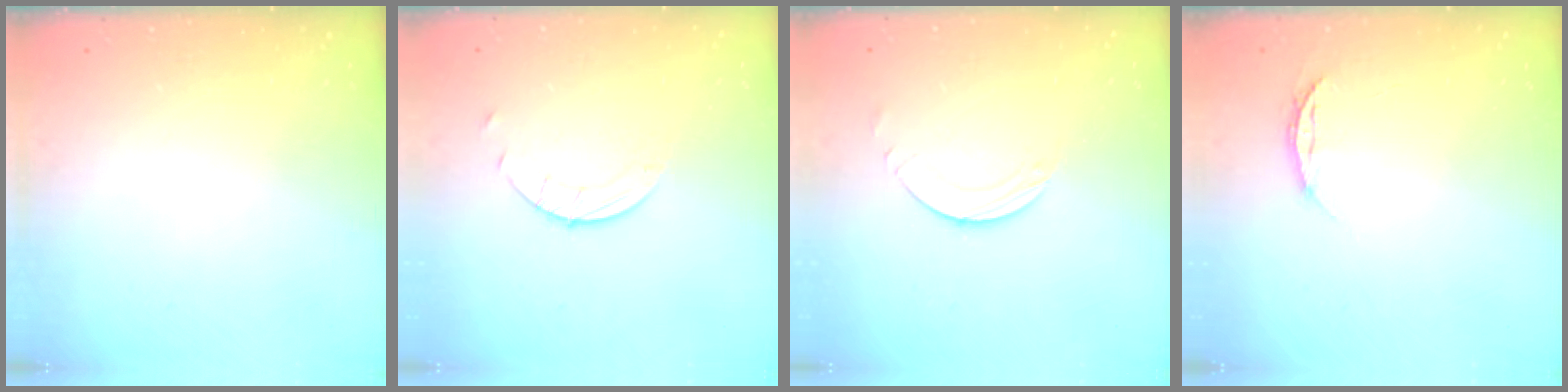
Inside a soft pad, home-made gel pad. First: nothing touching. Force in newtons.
{"total": 2.7, "press": 2.7, "slide": 0.3}
{"total": 2.0, "press": 2.0, "slide": 0.2}
{"total": 4.9, "press": 4.9, "slide": 0.6}